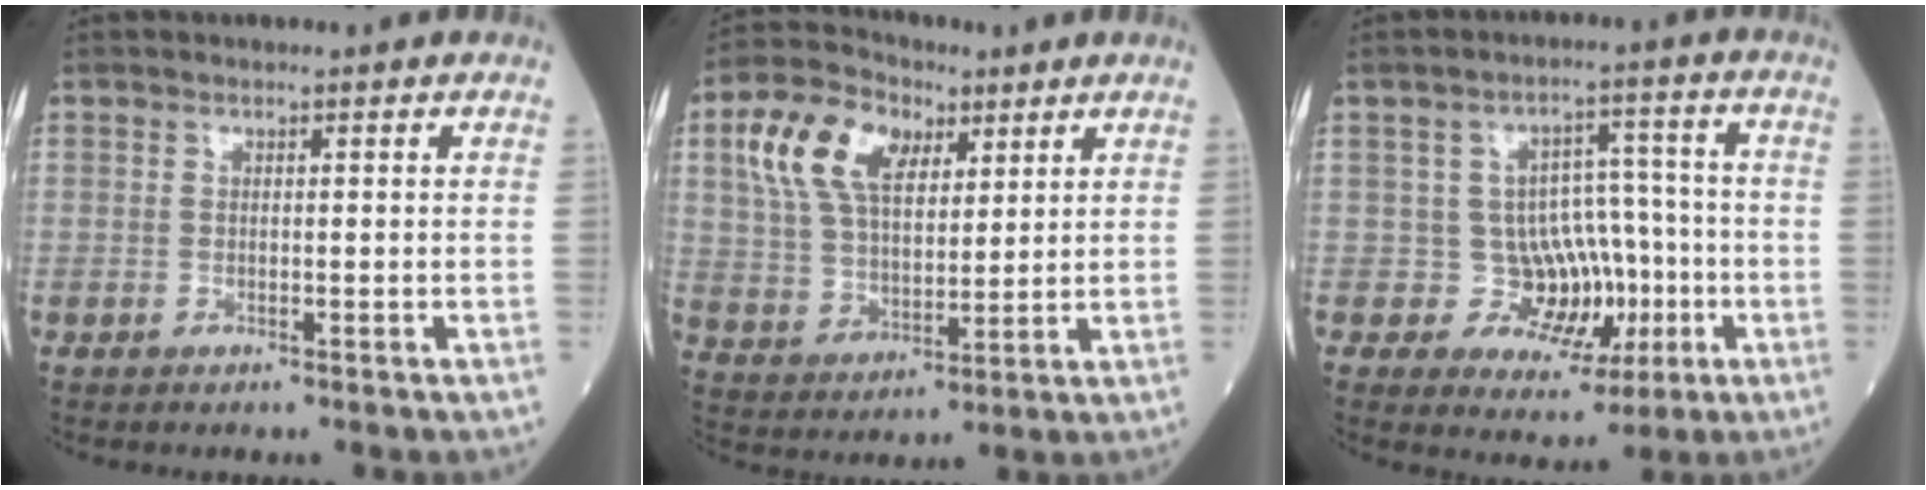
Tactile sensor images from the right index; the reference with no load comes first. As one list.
[{"total": 12.7, "force": [5.4, 7.2, 9.0], "torque": [-0.199, 0.035, 0.104]}, {"total": 8.0, "force": [-1.5, 7.2, 3.3], "torque": [-0.024, 0.029, -0.014]}]